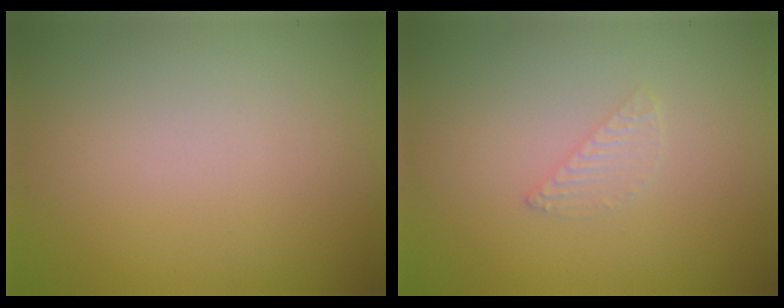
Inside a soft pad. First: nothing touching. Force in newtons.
{"total": 1.1, "press": 1.1, "slide": 0.1}